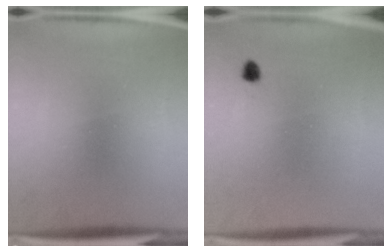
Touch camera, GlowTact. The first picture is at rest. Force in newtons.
{"total": 1.2}